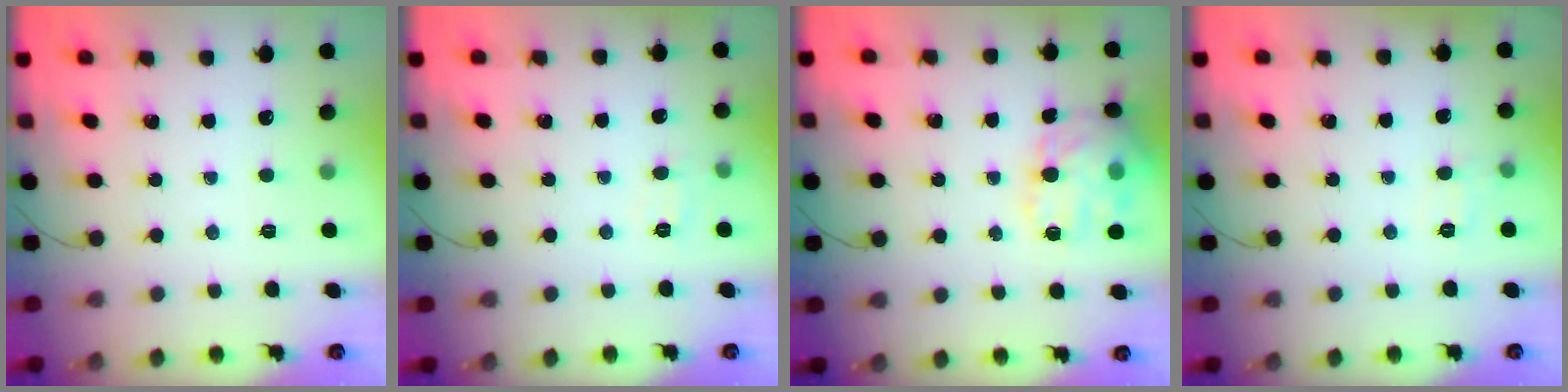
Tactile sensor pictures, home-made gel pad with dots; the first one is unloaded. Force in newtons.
{"total": 6.0, "press": 5.8, "slide": 1.3}
{"total": 17.6, "press": 17.5, "slide": 1.3}
{"total": 6.2, "press": 6.0, "slide": 1.5}